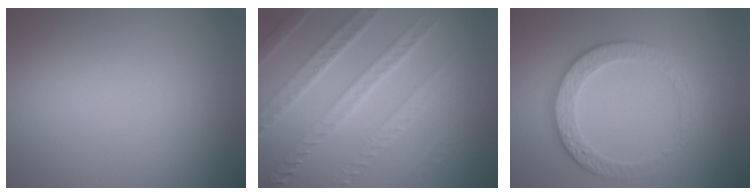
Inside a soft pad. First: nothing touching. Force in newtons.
{"total": 8.2, "press": 5.9, "slide": 5.7}
{"total": 4.6, "press": 3.3, "slide": 3.2}